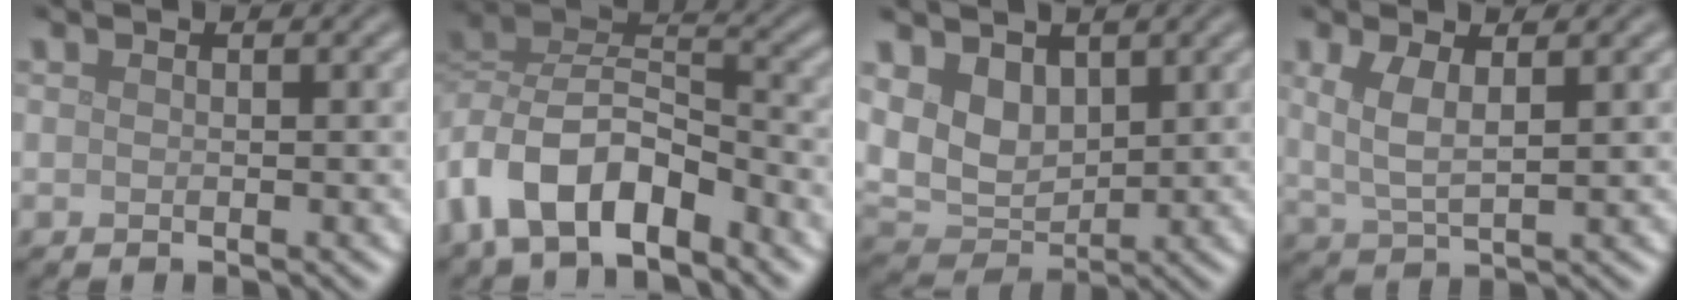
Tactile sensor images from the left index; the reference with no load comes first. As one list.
[{"total": 9.1, "force": [-5.1, 4.5, 6.0], "torque": [-0.101, 0.006, -0.106]}, {"total": 4.8, "force": [1.8, 3.5, 2.8], "torque": [-0.065, -0.010, 0.035]}, {"total": 3.3, "force": [1.1, 1.3, 2.8], "torque": [-0.062, -0.002, 0.026]}]